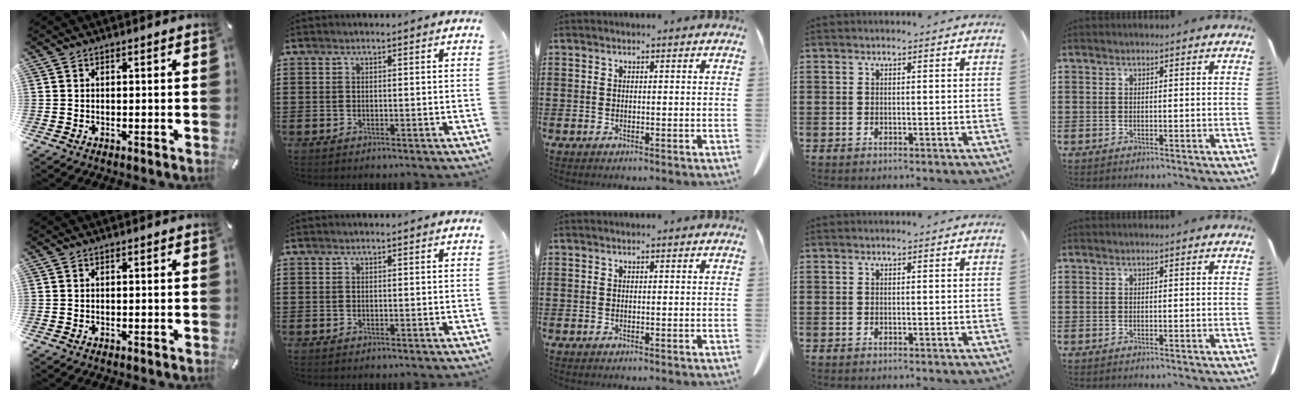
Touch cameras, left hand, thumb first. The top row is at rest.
{}